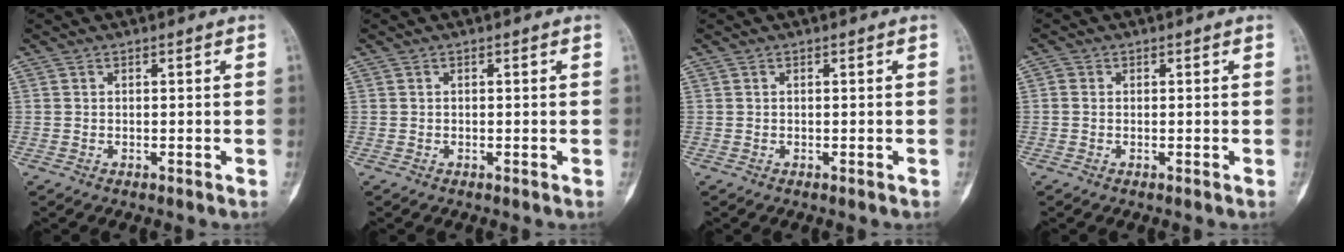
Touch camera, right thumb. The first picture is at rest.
{"total": 0.0}
{"total": 0.0}
{"total": 1.0, "force": [0.0, 0.9, 0.5], "torque": [-0.008, 0.001, -0.003]}